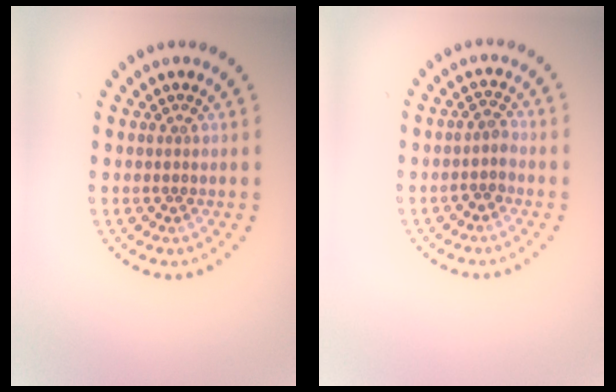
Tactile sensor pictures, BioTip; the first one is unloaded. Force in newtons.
{"total": 1.5, "press": 1.2, "slide": 0.9}